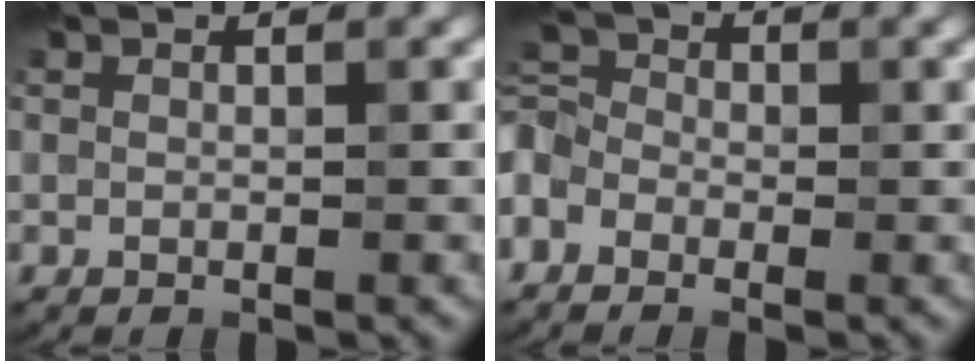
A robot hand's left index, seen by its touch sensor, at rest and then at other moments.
{"total": 4.9, "force": [-2.2, 3.6, 2.5], "torque": [-0.061, 0.005, -0.050]}